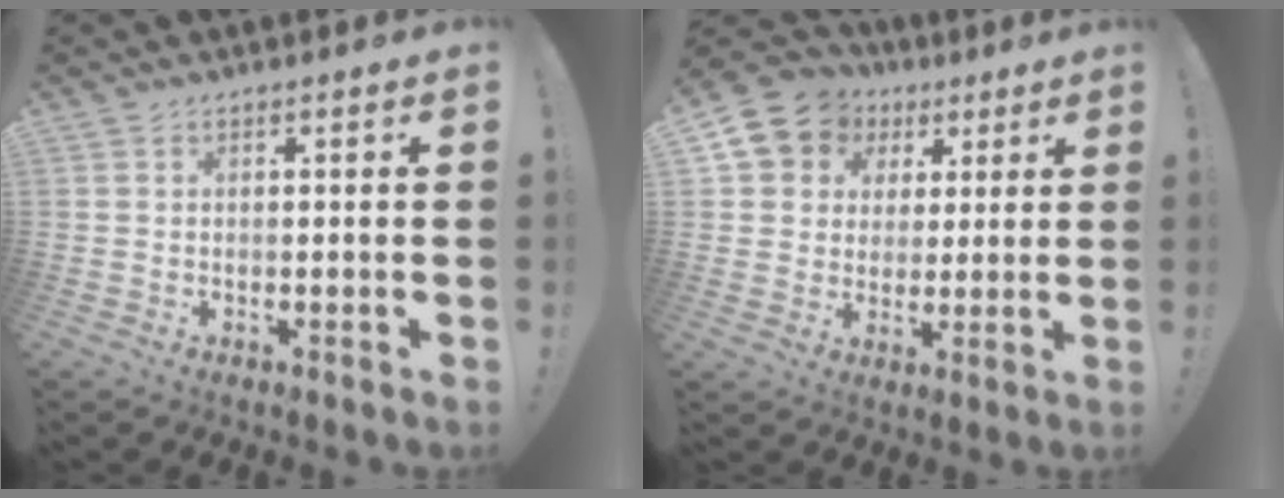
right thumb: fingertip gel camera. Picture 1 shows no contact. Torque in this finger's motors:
{"motor_torque": [0.04, 0.09, 0.07, 0.07, 0.03]}